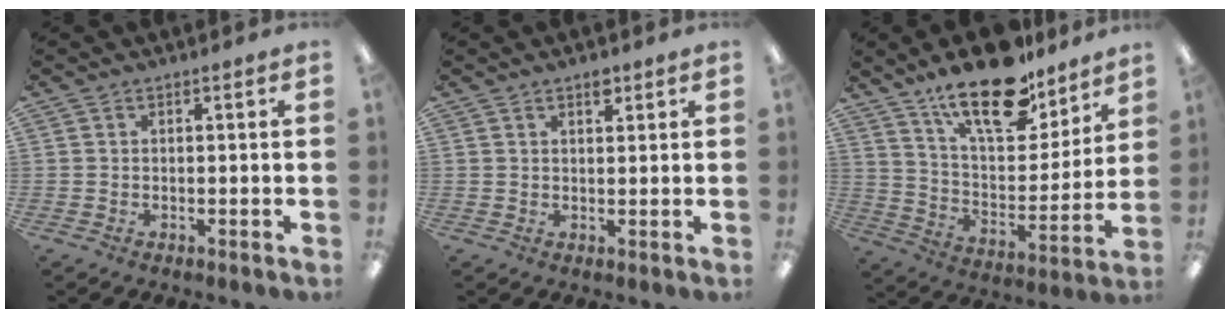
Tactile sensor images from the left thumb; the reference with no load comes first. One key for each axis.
{"total": 2.4, "fx": 1.8, "fy": 1.0, "fz": 1.2, "tx": -0.010, "ty": -0.006, "tz": 0.029}
{"total": 21.1, "fx": 15.6, "fy": 8.2, "fz": 11.5, "tx": -0.191, "ty": -0.096, "tz": 0.270}